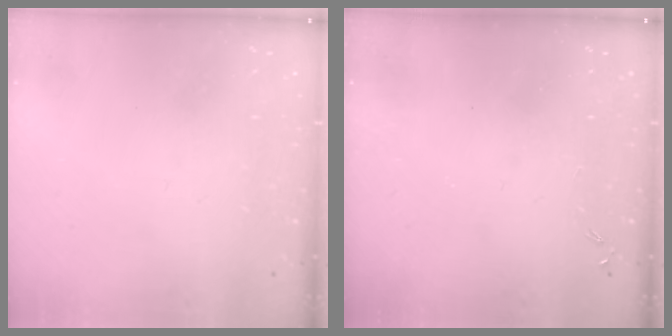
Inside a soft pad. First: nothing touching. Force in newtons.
{"total": 0.0}